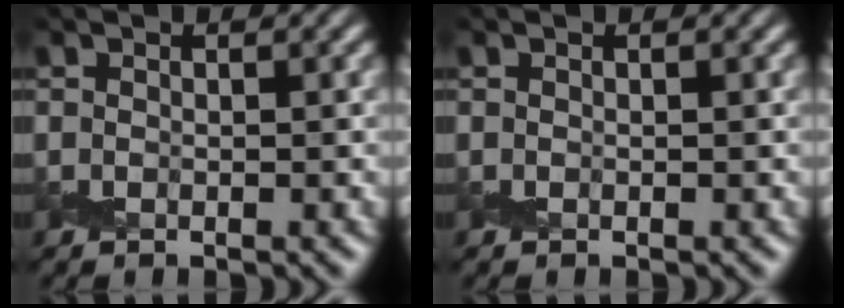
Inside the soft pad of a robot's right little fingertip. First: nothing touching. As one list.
[{"total": 0.0}]